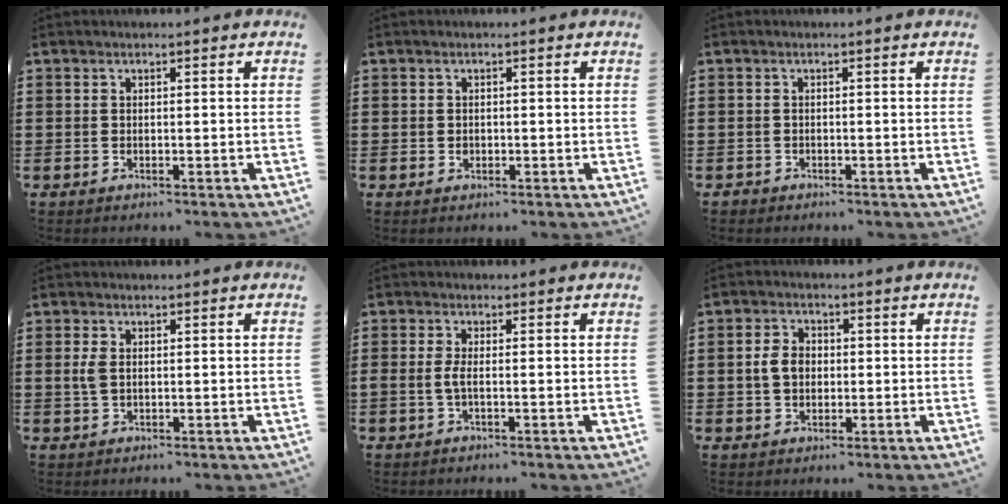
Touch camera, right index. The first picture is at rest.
{"total": 0.8, "force": [-0.2, 0.7, 0.4], "torque": [-0.010, 0.002, -0.003]}
{"total": 0.8, "force": [-0.7, 0.4, 0.0], "torque": [-0.002, 0.002, -0.017]}
{"total": 2.6, "force": [0.2, 1.5, 2.1], "torque": [-0.052, 0.004, 0.001]}
{"total": 2.1, "force": [-0.6, 0.3, 2.0], "torque": [-0.053, -0.007, -0.016]}
{"total": 3.9, "force": [0.0, 2.8, 2.8], "torque": [-0.073, 0.005, -0.006]}